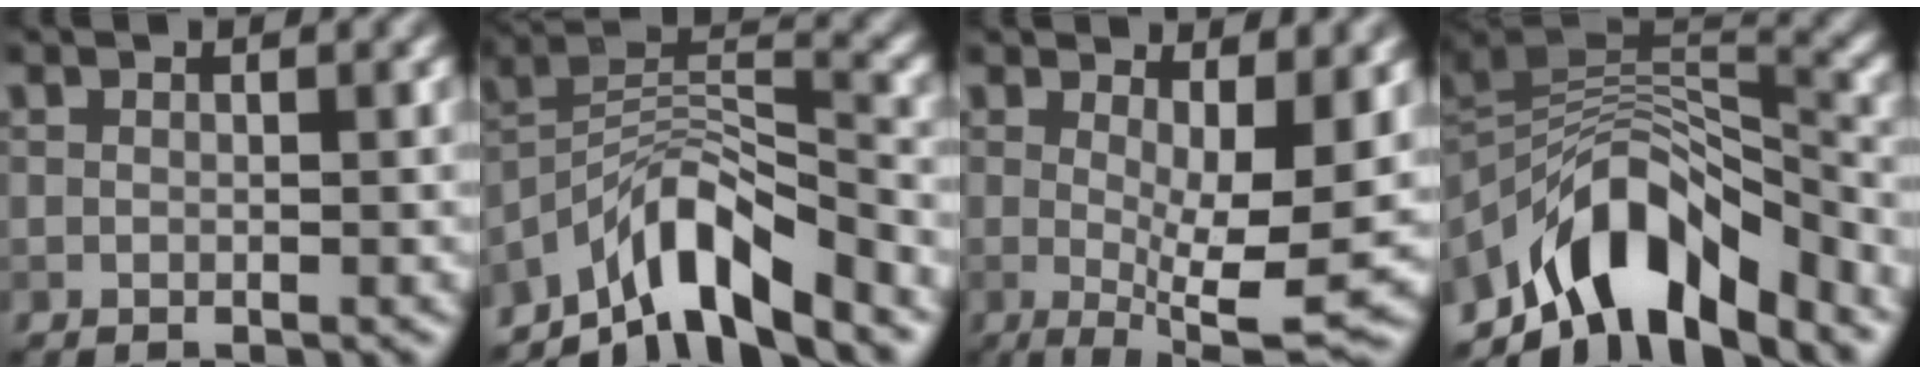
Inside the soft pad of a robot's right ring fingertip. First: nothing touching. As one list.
[{"total": 7.8, "force": [-6.0, 2.0, 4.6], "torque": [-0.065, 0.011, -0.117]}, {"total": 8.4, "force": [0.4, 2.2, 8.2], "torque": [-0.117, -0.009, 0.009]}, {"total": 10.3, "force": [-6.0, 4.6, 7.0], "torque": [-0.104, 0.018, -0.110]}]